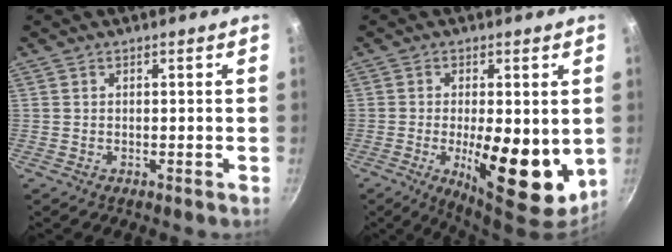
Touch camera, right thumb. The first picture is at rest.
{"total": 14.8, "force": [-2.0, 5.6, 13.5], "torque": [-0.186, -0.010, -0.020]}